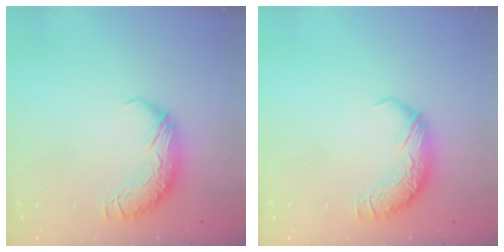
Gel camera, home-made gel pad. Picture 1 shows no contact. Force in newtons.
{"total": 0.0}